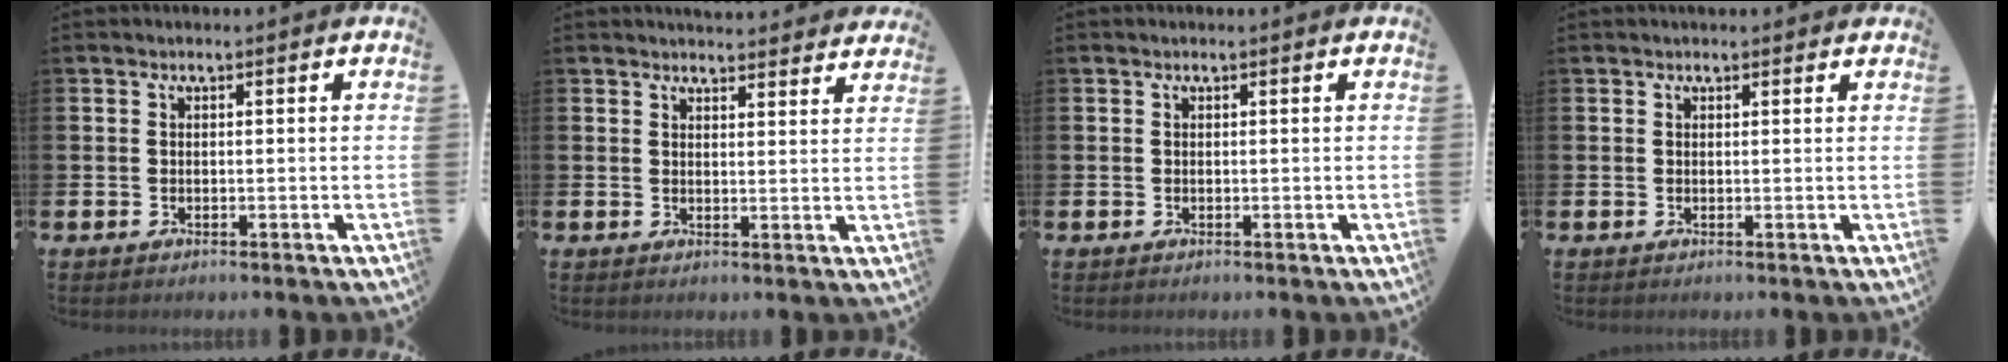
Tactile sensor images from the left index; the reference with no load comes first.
{"total": 3.5, "force": [3.5, 0.2, -0.1], "torque": [0.009, -0.028, 0.062]}
{"total": 0.0}
{"total": 0.8, "force": [0.7, 0.2, 0.1], "torque": [0.011, -0.001, 0.010]}